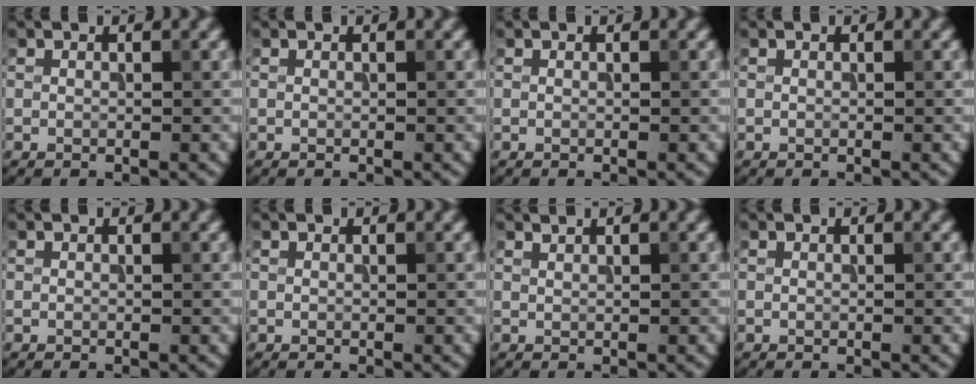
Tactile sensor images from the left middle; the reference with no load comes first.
{"total": 0.0}
{"total": 0.0}
{"total": 0.0}
{"total": 0.0}
{"total": 0.0}
{"total": 0.5, "force": [0.5, 0.0, 0.1], "torque": [0.001, -0.003, 0.010]}
{"total": 0.0}